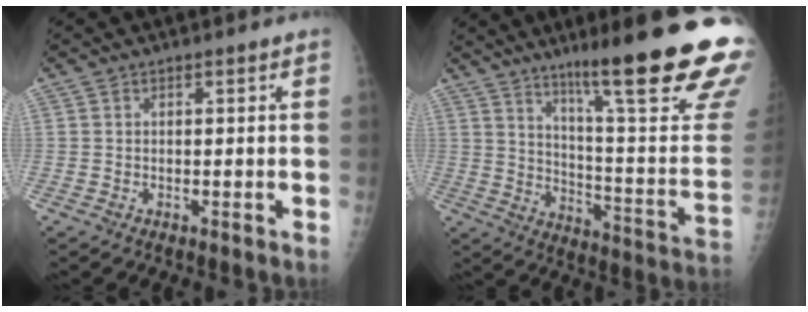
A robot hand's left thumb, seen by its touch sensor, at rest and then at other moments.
{"total": 27.8, "force": [17.7, 2.5, 21.3], "torque": [-0.248, -0.091, 0.263]}